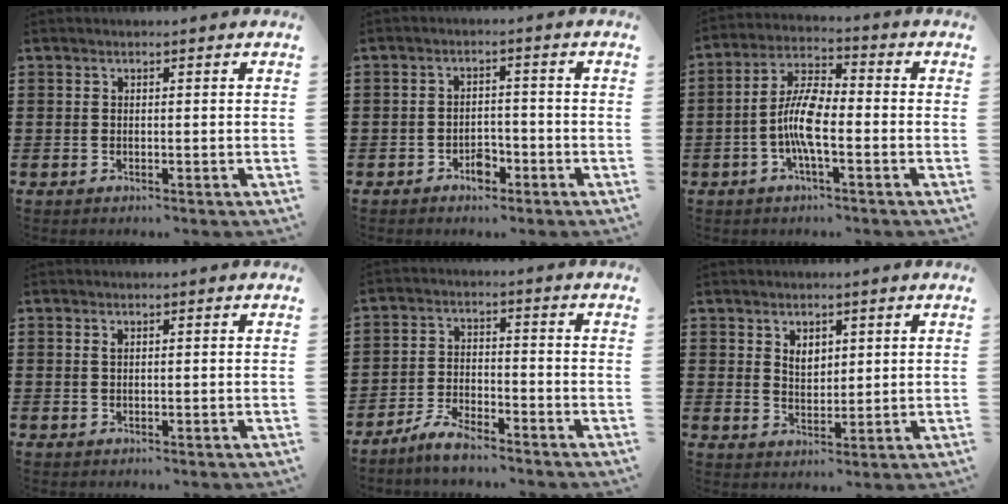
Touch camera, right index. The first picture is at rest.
{"total": 3.2, "force": [-2.1, 1.7, 1.6], "torque": [-0.028, 0.006, -0.041]}
{"total": 8.1, "force": [-2.0, 2.6, 7.4], "torque": [-0.167, -0.007, -0.043]}
{"total": 0.6, "force": [0.3, 0.2, 0.5], "torque": [-0.011, 0.000, 0.005]}
{"total": 4.6, "force": [-4.1, 1.0, 1.7], "torque": [-0.043, 0.007, -0.083]}
{"total": 2.8, "force": [1.6, 1.9, 1.3], "torque": [-0.031, 0.006, 0.030]}